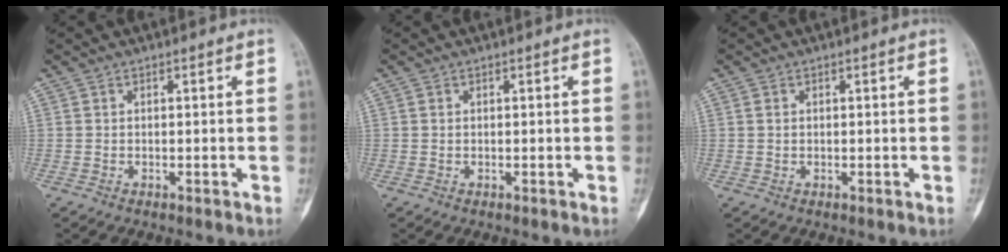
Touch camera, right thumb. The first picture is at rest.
{"total": 0.0}
{"total": 0.6, "force": [0.2, 0.4, 0.4], "torque": [-0.012, 0.002, 0.005]}